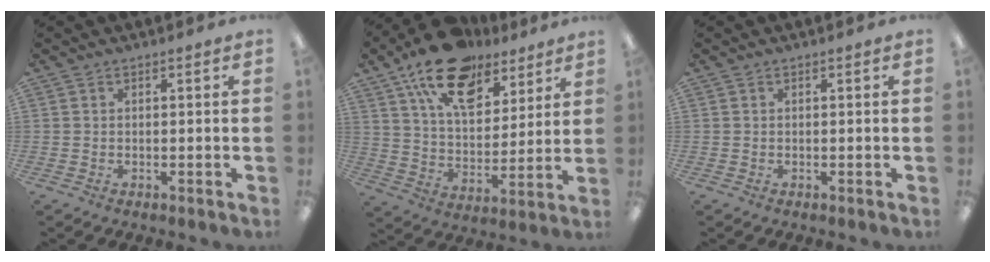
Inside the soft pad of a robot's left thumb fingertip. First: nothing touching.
{"total": 18.9, "force": [12.7, 9.8, 9.9], "torque": [-0.175, -0.063, 0.227]}
{"total": 0.0}